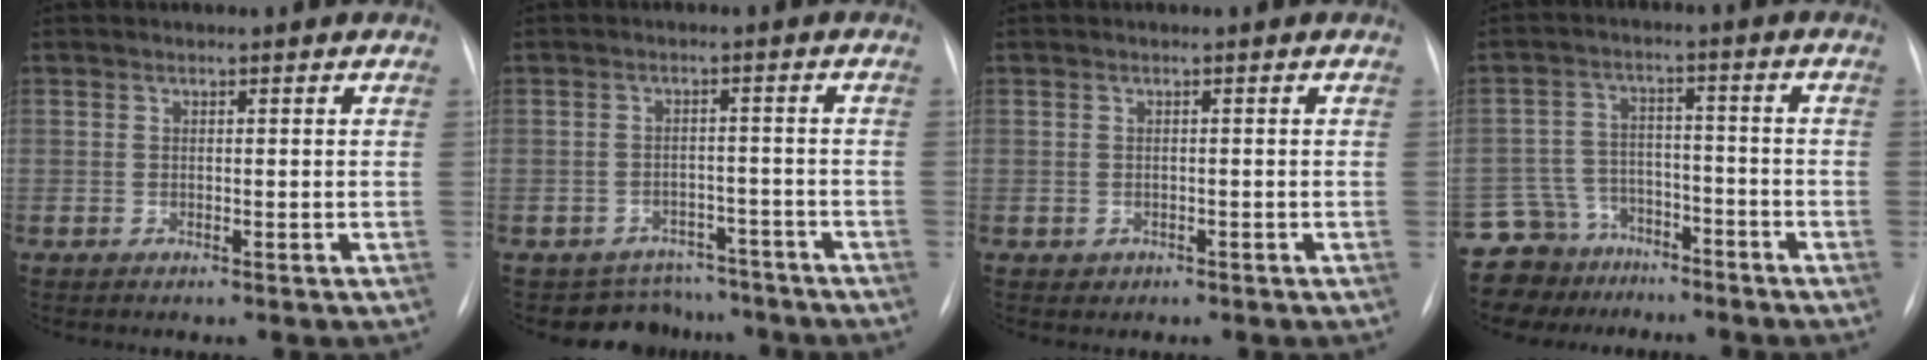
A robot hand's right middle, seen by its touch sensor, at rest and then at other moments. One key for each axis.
{"total": 6.6, "fx": -5.8, "fy": 3.0, "fz": -1.1, "tx": 0.025, "ty": 0.028, "tz": -0.077}
{"total": 0.9, "fx": -0.4, "fy": 0.8, "fz": 0.0, "tx": 0.000, "ty": 0.003, "tz": -0.004}
{"total": 10.7, "fx": -8.5, "fy": 6.5, "fz": 0.1, "tx": -0.019, "ty": 0.042, "tz": -0.137}